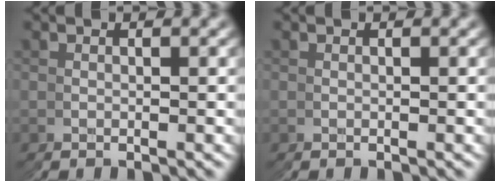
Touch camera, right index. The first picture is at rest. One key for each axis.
{"total": 0.0}